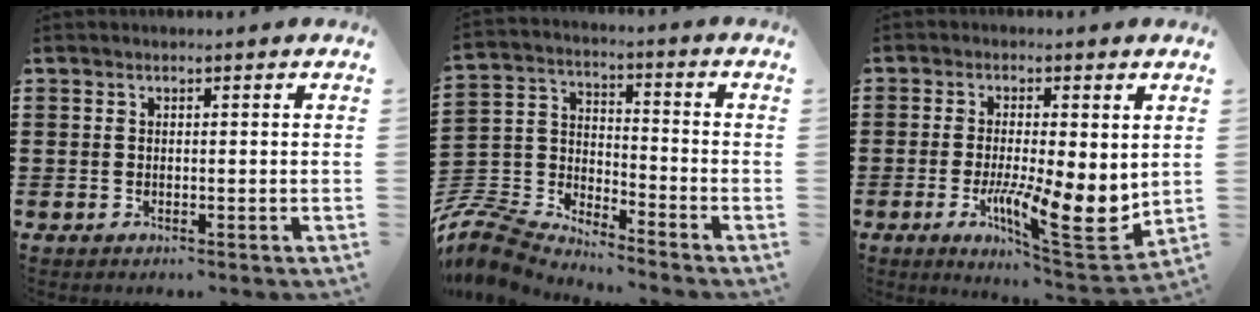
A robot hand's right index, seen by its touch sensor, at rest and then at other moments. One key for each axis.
{"total": 7.2, "fx": -6.9, "fy": 1.7, "fz": 1.2, "tx": -0.063, "ty": -0.007, "tz": -0.151}
{"total": 10.3, "fx": -2.2, "fy": 3.6, "fz": 9.4, "tx": -0.137, "ty": -0.009, "tz": -0.029}